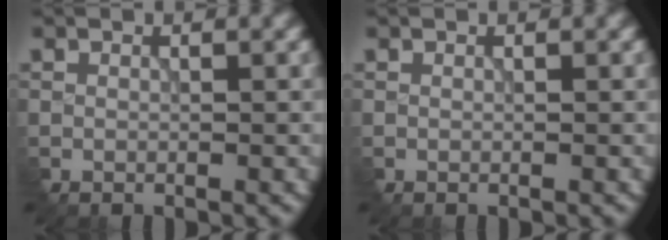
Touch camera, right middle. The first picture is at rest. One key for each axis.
{"total": 0.0}